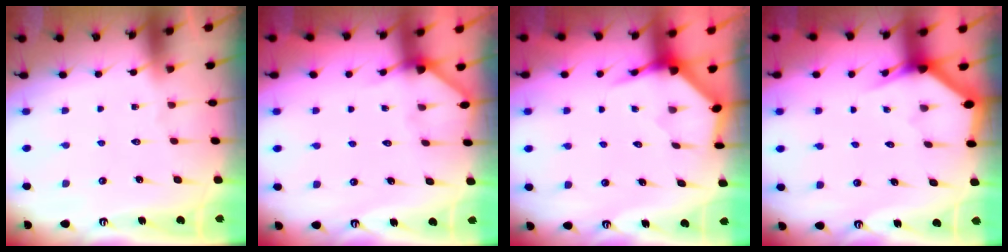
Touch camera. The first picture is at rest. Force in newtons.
{"total": 4.4, "press": 4.3, "slide": 0.5}
{"total": 4.0, "press": 3.9, "slide": 0.5}
{"total": 2.9, "press": 2.9, "slide": 0.1}